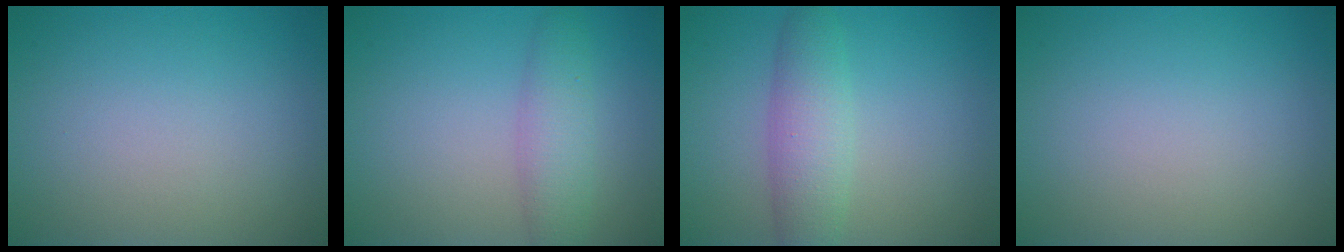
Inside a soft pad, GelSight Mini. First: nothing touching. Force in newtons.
{"total": 3.1, "press": 3.1, "slide": 0.0}
{"total": 4.0, "press": 4.0, "slide": 0.0}
{"total": 0.0}